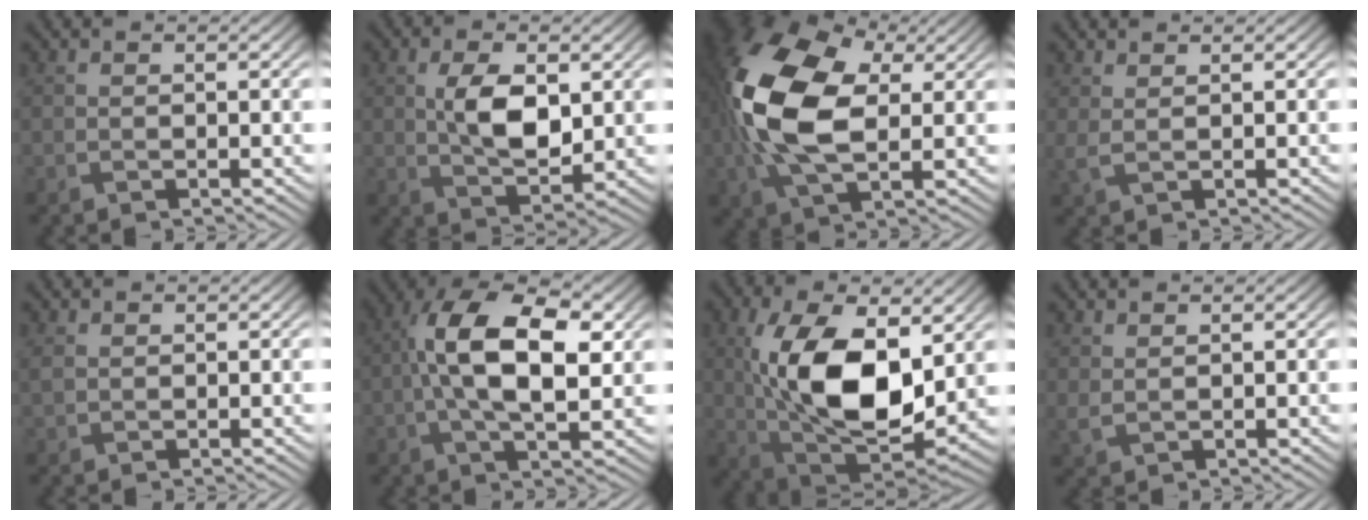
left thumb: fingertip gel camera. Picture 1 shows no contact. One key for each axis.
{"total": 7.0, "fx": 1.0, "fy": 3.6, "fz": 5.9, "tx": -0.119, "ty": -0.003, "tz": 0.023}
{"total": 16.2, "fx": 1.5, "fy": 9.4, "fz": 13.2, "tx": -0.314, "ty": 0.010, "tz": 0.025}
{"total": 1.9, "fx": 1.2, "fy": 0.8, "fz": 1.2, "tx": -0.039, "ty": 0.000, "tz": 0.028}
{"total": 1.8, "fx": 0.8, "fy": 1.4, "fz": 0.9, "tx": -0.027, "ty": 0.003, "tz": 0.016}
{"total": 12.2, "fx": 0.9, "fy": 5.8, "fz": 10.7, "tx": -0.204, "ty": 0.013, "tz": 0.015}
{"total": 15.0, "fx": 1.8, "fy": 8.0, "fz": 12.6, "tx": -0.257, "ty": -0.010, "tz": 0.041}
{"total": 1.9, "fx": 1.0, "fy": 1.2, "fz": 1.0, "tx": -0.033, "ty": -0.002, "tz": 0.027}